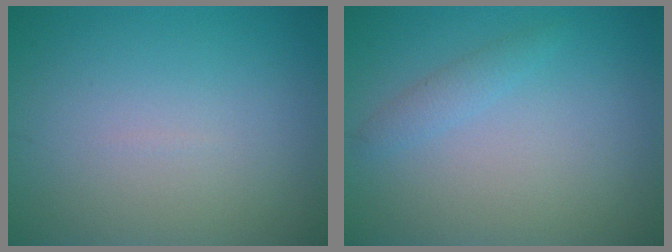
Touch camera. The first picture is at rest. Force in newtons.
{"total": 1.3, "press": 1.3, "slide": 0.0}